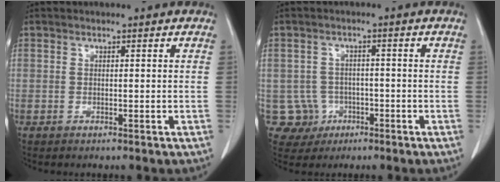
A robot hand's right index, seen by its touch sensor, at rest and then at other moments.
{"total": 4.9, "force": [-1.5, 4.7, -0.1], "torque": [0.008, 0.013, -0.019]}